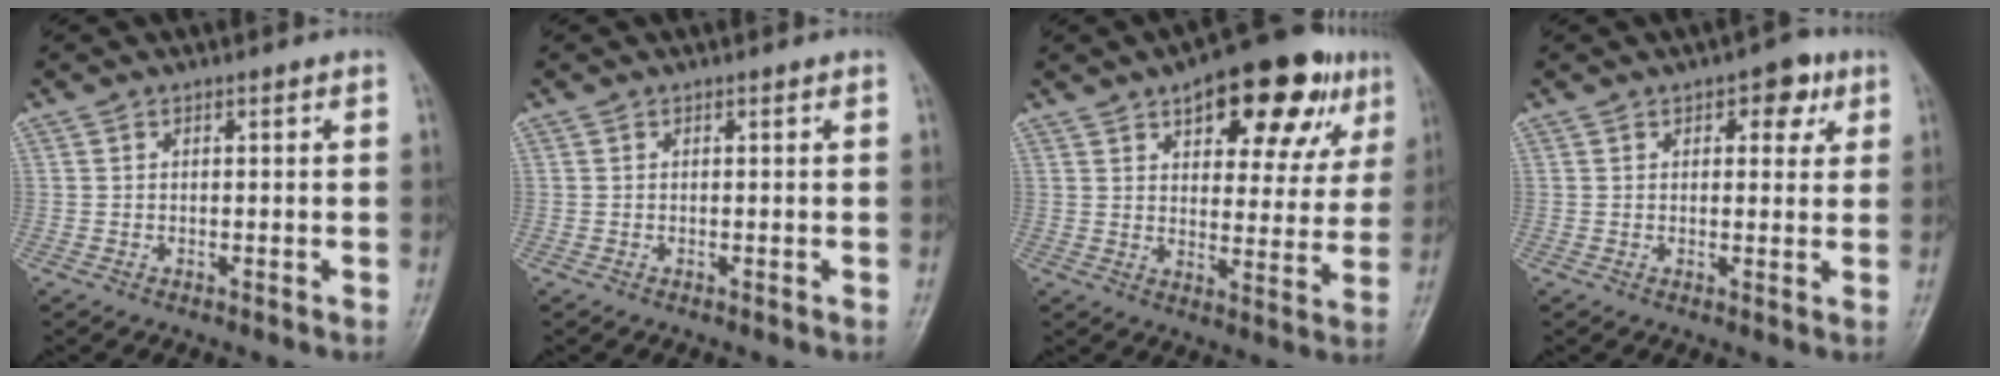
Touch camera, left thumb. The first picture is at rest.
{"total": 0.0}
{"total": 19.8, "force": [10.3, 9.0, 14.3], "torque": [-0.148, -0.016, 0.142]}
{"total": 5.7, "force": [2.6, 3.1, 4.0], "torque": [-0.022, -0.004, 0.026]}